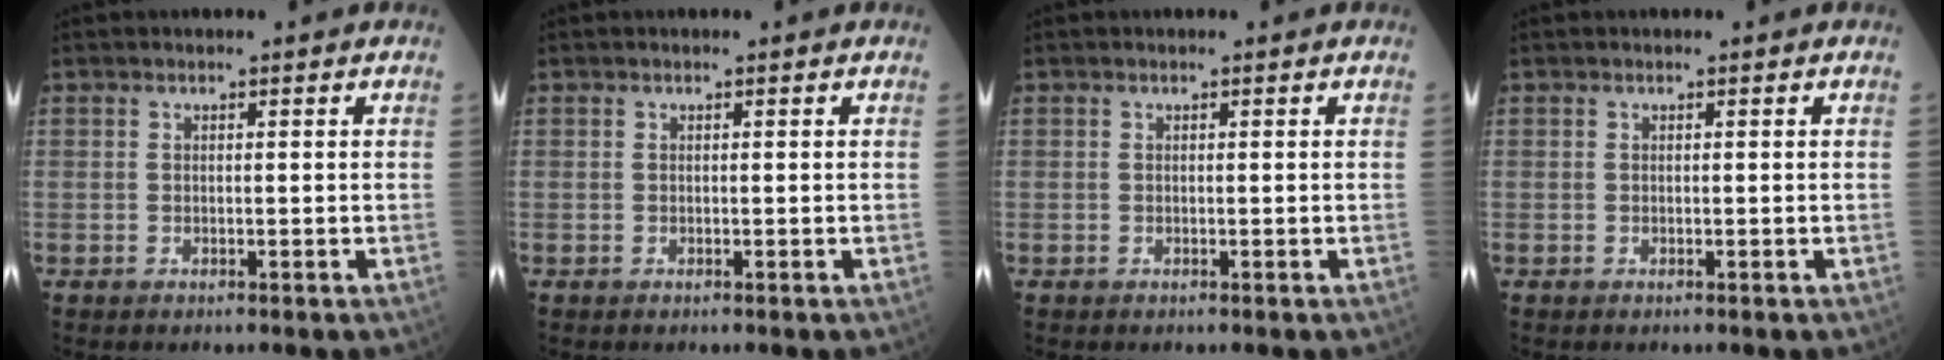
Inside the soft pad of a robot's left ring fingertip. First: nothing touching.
{"total": 0.0}
{"total": 0.0}
{"total": 0.0}